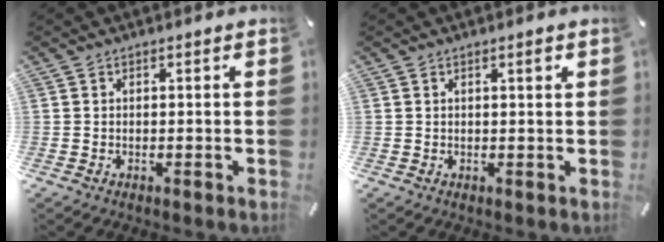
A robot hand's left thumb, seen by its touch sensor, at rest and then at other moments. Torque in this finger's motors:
{"motor_torque": [0.21, 0.24, 0.15, -0.18, 0.08]}